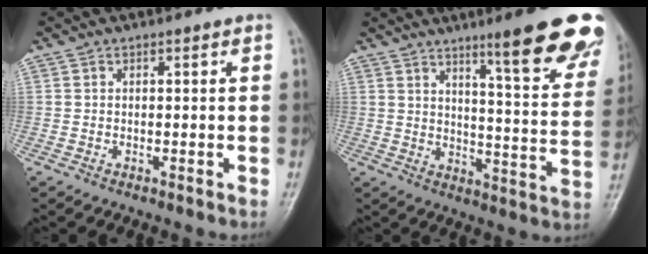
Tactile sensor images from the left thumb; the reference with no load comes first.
{"total": 19.3, "force": [12.3, 2.9, 14.6], "torque": [-0.153, -0.064, 0.163]}